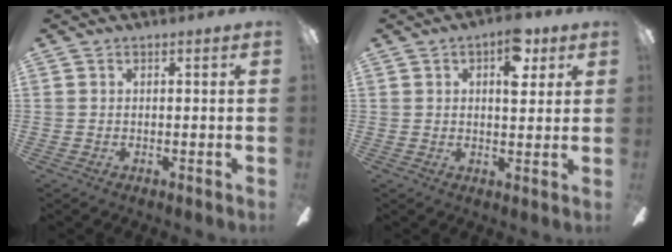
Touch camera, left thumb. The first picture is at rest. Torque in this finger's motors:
{"motor_torque": [0.15, 0.12, -0.29, 0.11, 0.09]}